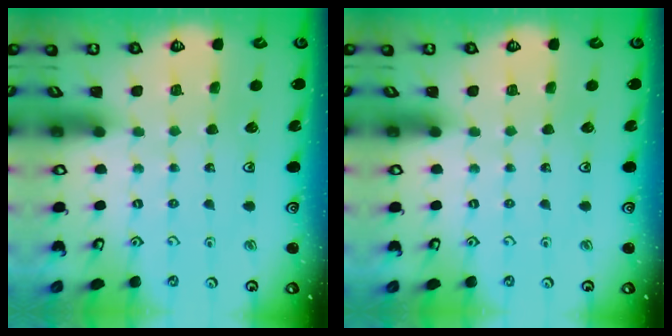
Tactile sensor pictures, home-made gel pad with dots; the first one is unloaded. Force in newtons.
{"total": 0.0}